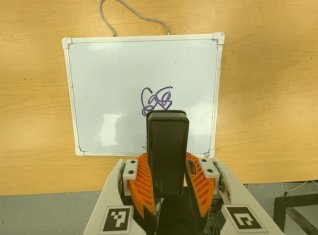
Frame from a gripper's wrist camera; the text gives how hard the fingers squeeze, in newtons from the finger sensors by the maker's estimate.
{"total": 9.4, "left": 6.9, "right": 11.9}